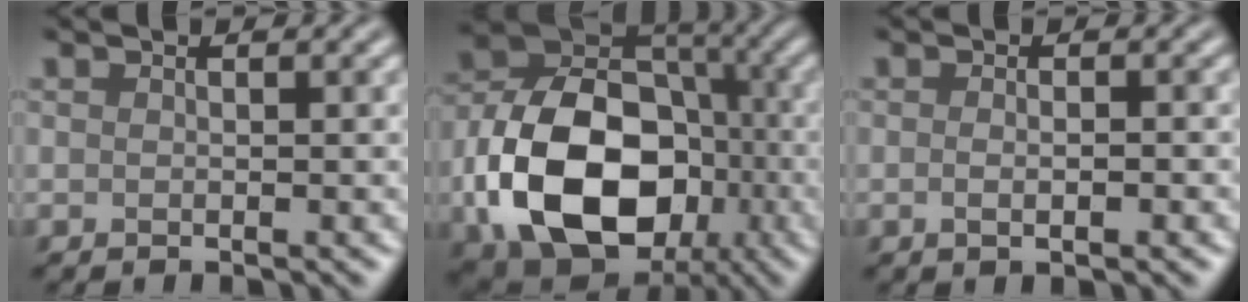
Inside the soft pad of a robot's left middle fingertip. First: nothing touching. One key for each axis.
{"total": 14.9, "fx": -4.0, "fy": 10.8, "fz": 9.4, "tx": -0.183, "ty": -0.017, "tz": -0.082}
{"total": 2.5, "fx": -0.1, "fy": 1.2, "fz": 2.1, "tx": -0.005, "ty": 0.006, "tz": -0.009}